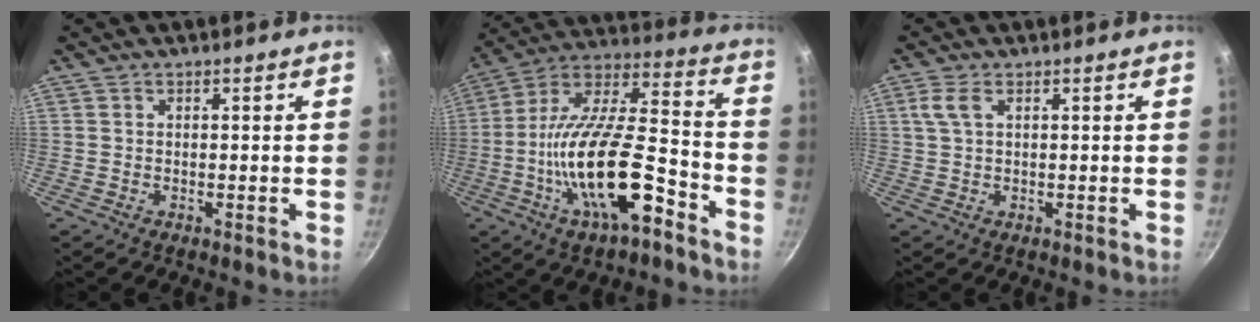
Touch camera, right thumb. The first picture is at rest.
{"total": 21.6, "force": [-8.6, 7.8, 18.2], "torque": [-0.309, 0.049, -0.162]}
{"total": 3.0, "force": [1.1, 1.4, 2.4], "torque": [-0.054, 0.006, 0.023]}